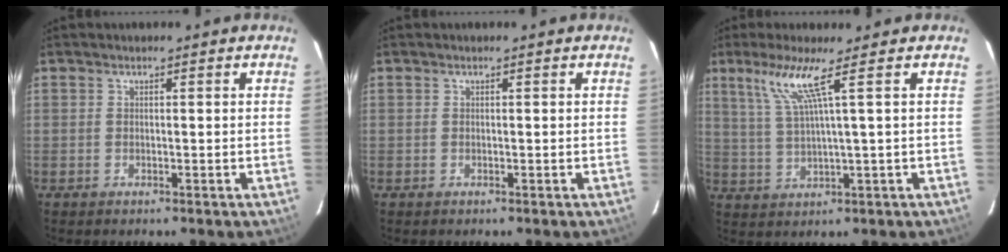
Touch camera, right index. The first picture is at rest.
{"total": 0.0}
{"total": 6.4, "force": [3.4, -1.3, 5.3], "torque": [-0.102, -0.006, 0.075]}